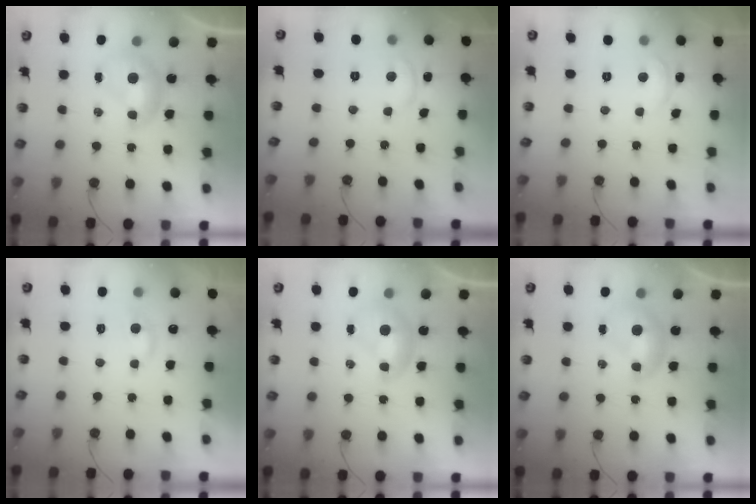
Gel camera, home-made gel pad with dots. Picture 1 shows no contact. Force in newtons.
{"total": 0.0}
{"total": 0.6, "press": 0.1, "slide": 0.6}
{"total": 1.3, "press": 1.1, "slide": 0.7}
{"total": 0.0}
{"total": 0.0}